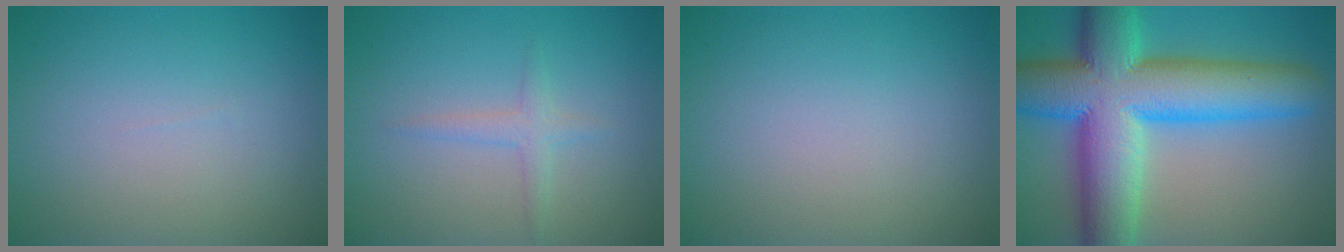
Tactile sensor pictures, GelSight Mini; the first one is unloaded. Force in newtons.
{"total": 1.5, "press": 1.5, "slide": 0.1}
{"total": 0.0}
{"total": 15.0, "press": 14.9, "slide": 0.3}